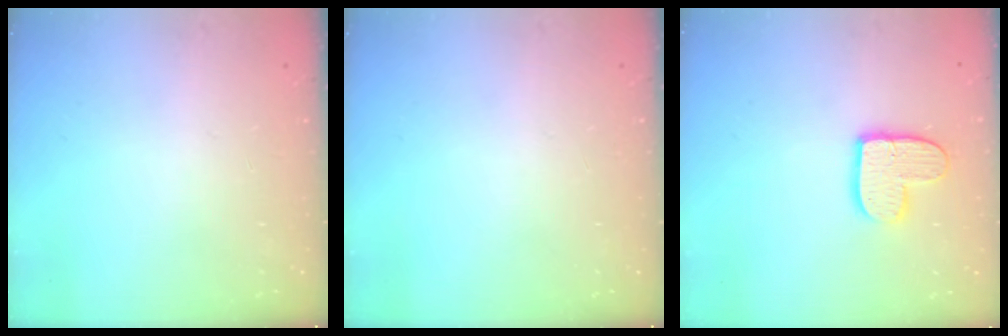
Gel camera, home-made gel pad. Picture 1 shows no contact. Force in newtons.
{"total": 0.0}
{"total": 11.0, "press": 10.9, "slide": 0.9}